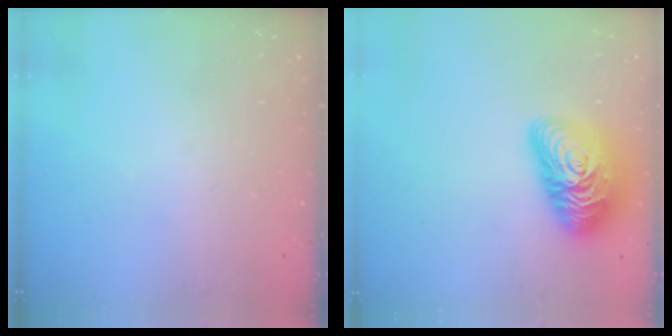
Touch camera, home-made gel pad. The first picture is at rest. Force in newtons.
{"total": 18.6, "press": 18.6, "slide": 1.2}